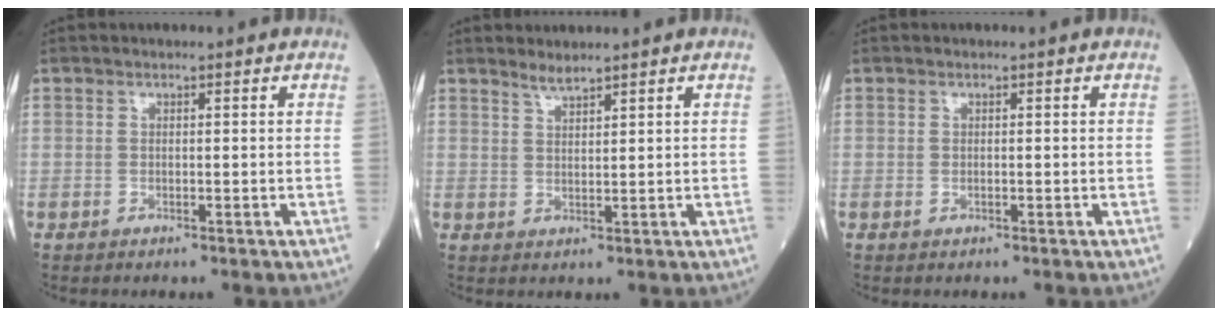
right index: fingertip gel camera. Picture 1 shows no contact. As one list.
[{"total": 2.0, "force": [1.9, -0.1, 0.6], "torque": [-0.012, -0.003, 0.039]}, {"total": 0.0}]